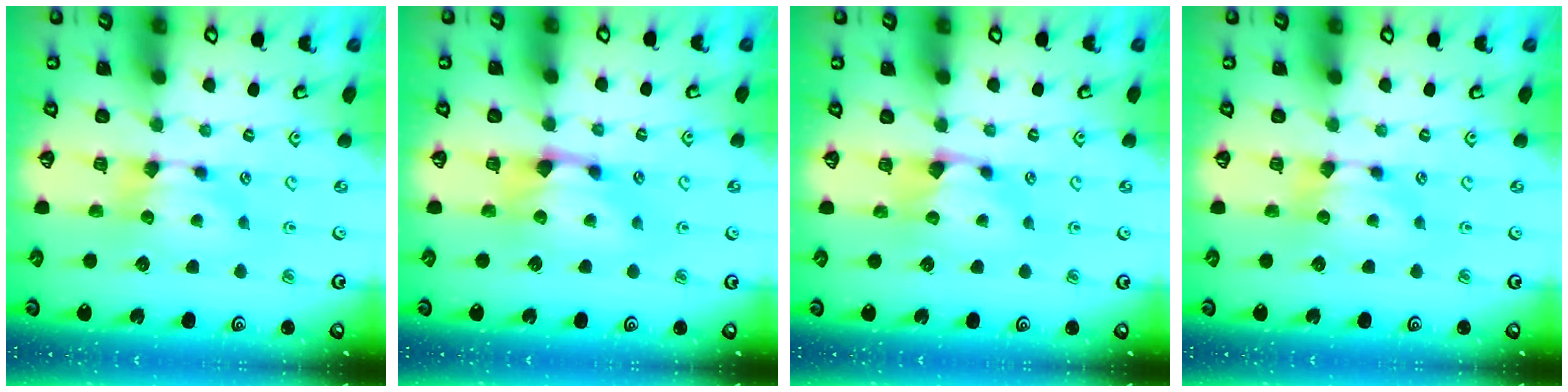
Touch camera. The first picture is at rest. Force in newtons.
{"total": 1.9, "press": 1.3, "slide": 1.4}
{"total": 0.6, "press": 0.1, "slide": 0.6}
{"total": 0.0}